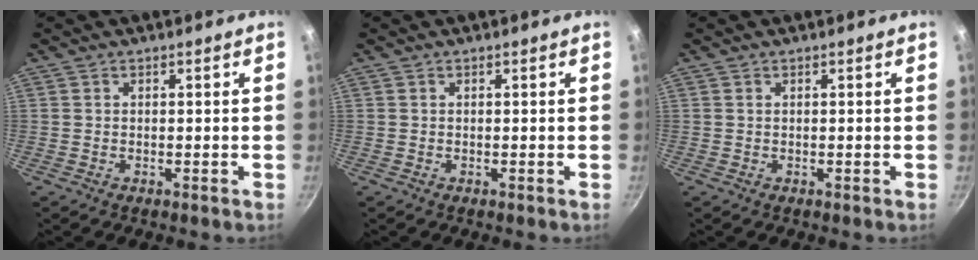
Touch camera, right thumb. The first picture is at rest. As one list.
[{"total": 0.0}, {"total": 0.0}]